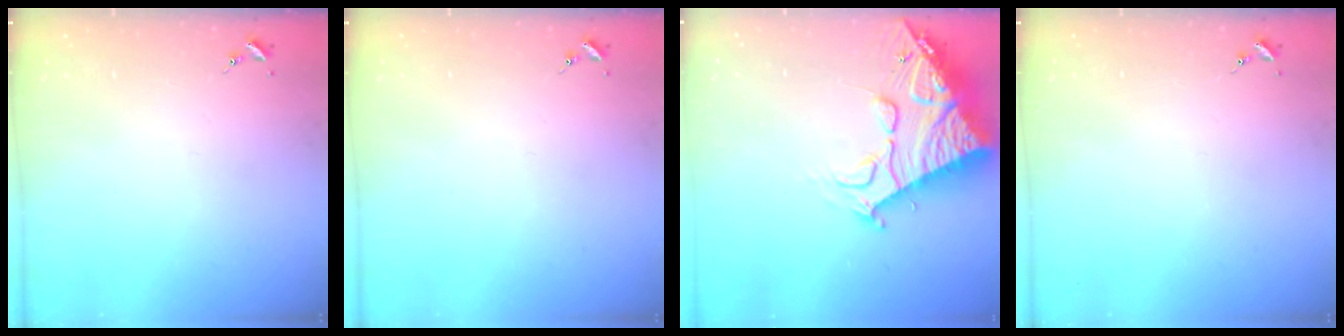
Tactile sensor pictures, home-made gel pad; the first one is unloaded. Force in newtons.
{"total": 0.0}
{"total": 23.0, "press": 22.9, "slide": 2.5}
{"total": 0.0}